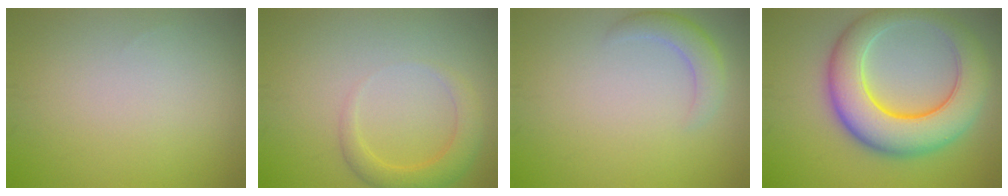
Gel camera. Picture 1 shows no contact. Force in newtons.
{"total": 2.9, "press": 2.9, "slide": 0.2}
{"total": 2.4, "press": 2.4, "slide": 0.2}
{"total": 9.4, "press": 9.4, "slide": 0.2}